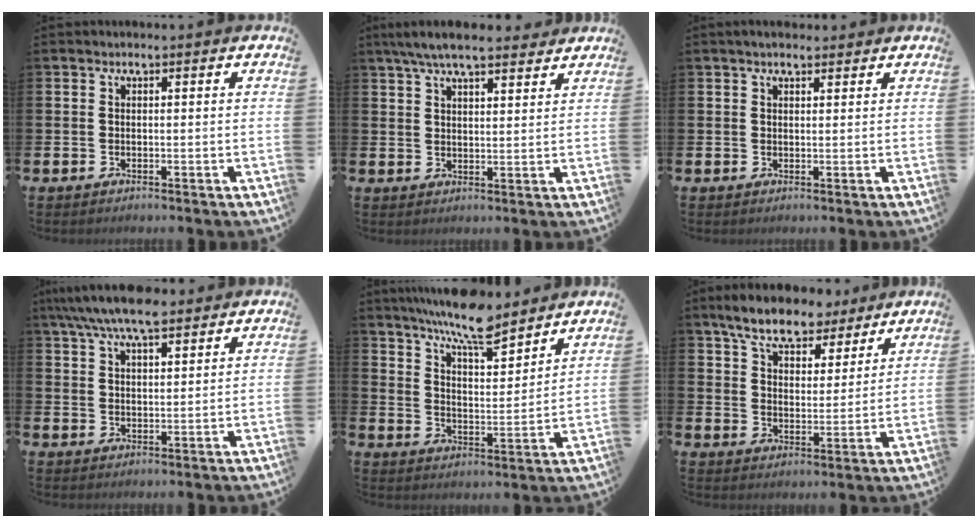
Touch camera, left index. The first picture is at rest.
{"total": 6.3, "force": [5.7, 1.2, 2.5], "torque": [-0.060, -0.014, 0.103]}
{"total": 2.3, "force": [2.0, 0.8, 0.6], "torque": [-0.005, -0.001, 0.035]}
{"total": 8.2, "force": [7.5, 1.8, 2.9], "torque": [-0.073, -0.027, 0.135]}
{"total": 9.2, "force": [8.5, 1.5, 3.4], "torque": [-0.080, -0.051, 0.151]}
{"total": 8.1, "force": [7.2, 2.7, 2.5], "torque": [-0.069, -0.033, 0.129]}